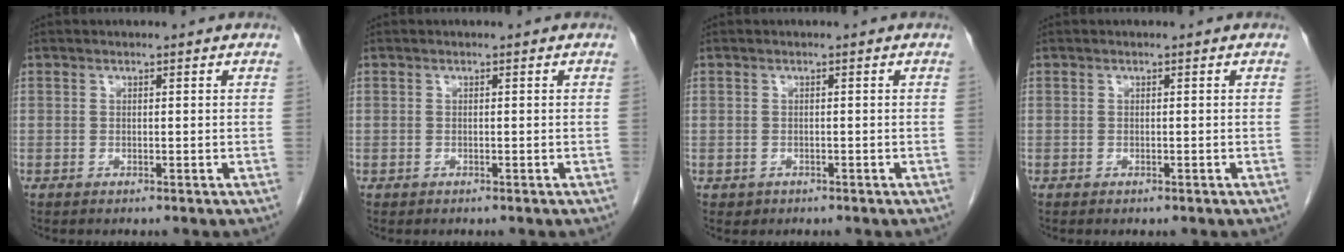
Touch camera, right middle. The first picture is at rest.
{"total": 0.0}
{"total": 0.9, "force": [-0.5, 0.8, 0.0], "torque": [-0.005, 0.003, -0.004]}
{"total": 0.0}